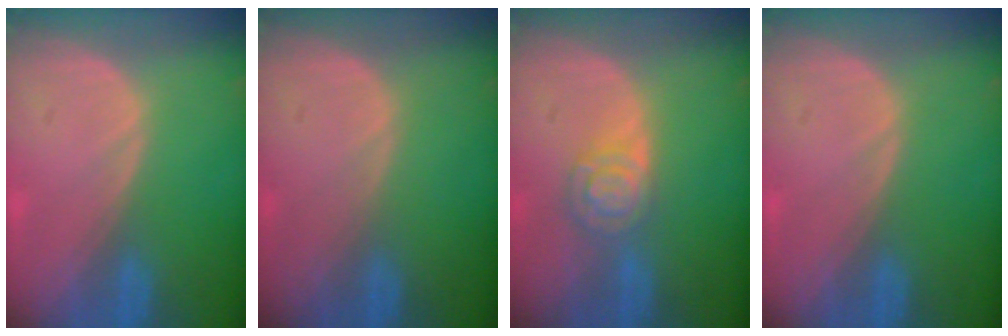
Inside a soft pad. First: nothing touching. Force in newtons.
{"total": 0.0}
{"total": 5.3, "press": 4.6, "slide": 2.5}
{"total": 0.0}